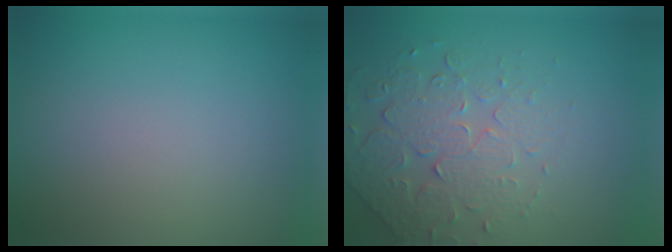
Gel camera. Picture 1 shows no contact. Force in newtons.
{"total": 4.8, "press": 3.7, "slide": 3.0}